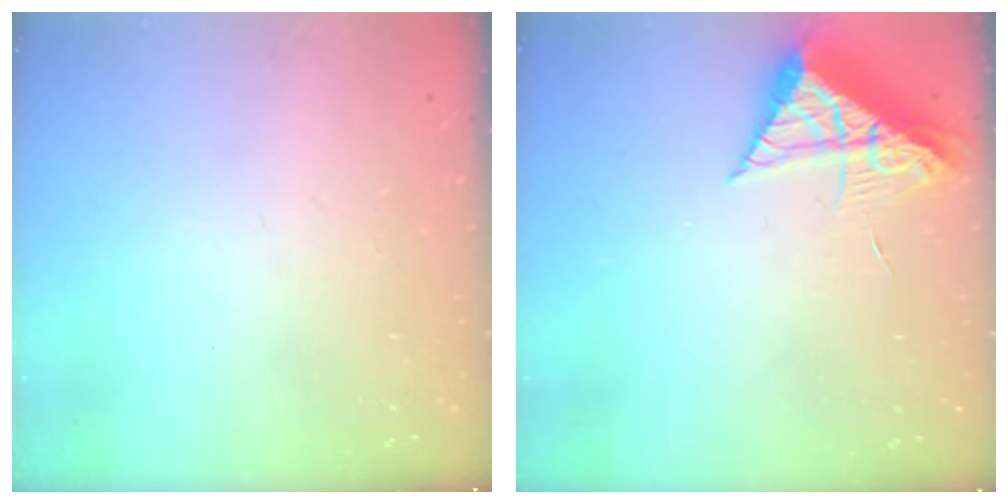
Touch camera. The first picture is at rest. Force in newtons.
{"total": 9.4, "press": 9.4, "slide": 0.5}